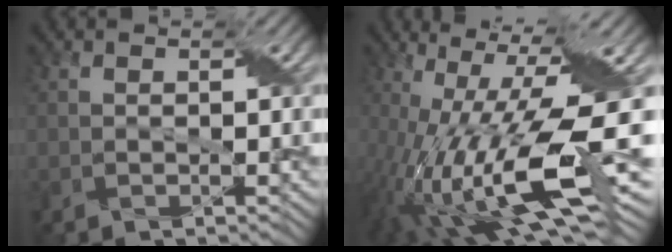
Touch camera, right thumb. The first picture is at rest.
{"total": 18.6, "force": [-3.0, 5.5, 17.6], "torque": [-0.331, -0.003, -0.056]}